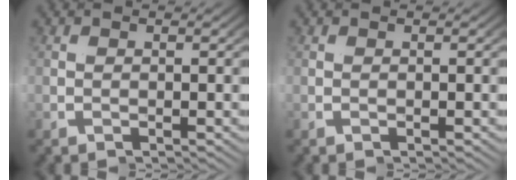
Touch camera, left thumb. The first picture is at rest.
{"total": 0.0}